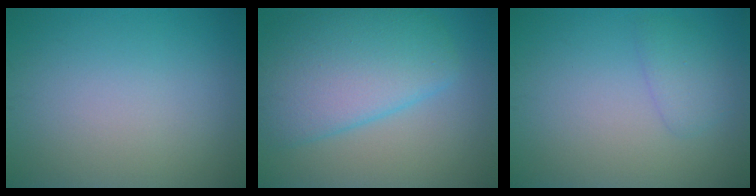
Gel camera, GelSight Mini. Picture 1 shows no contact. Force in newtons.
{"total": 7.9, "press": 7.9, "slide": 0.3}
{"total": 1.8, "press": 1.8, "slide": 0.0}